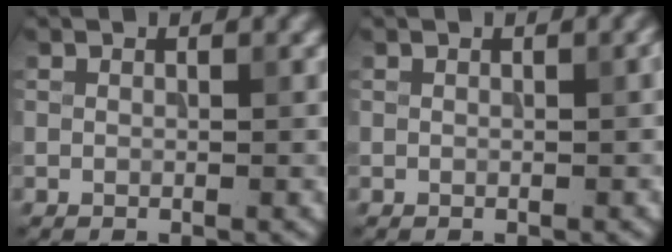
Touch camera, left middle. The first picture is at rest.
{"total": 1.0, "force": [0.1, 0.3, 0.9], "torque": [-0.006, 0.007, -0.001]}